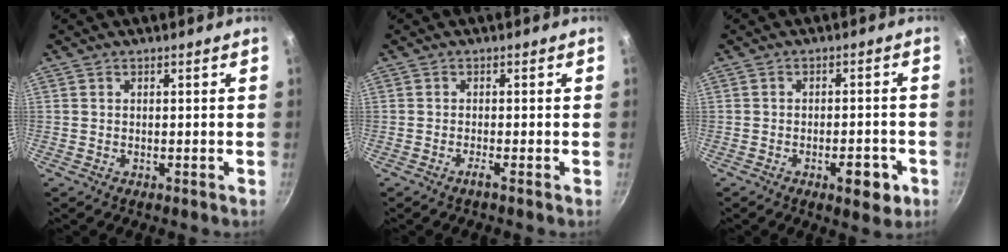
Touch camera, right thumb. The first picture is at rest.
{"total": 1.1, "force": [-0.7, -0.2, 0.8], "torque": [-0.021, -0.002, -0.017]}
{"total": 6.0, "force": [-2.7, 2.3, 4.8], "torque": [-0.053, 0.012, -0.036]}